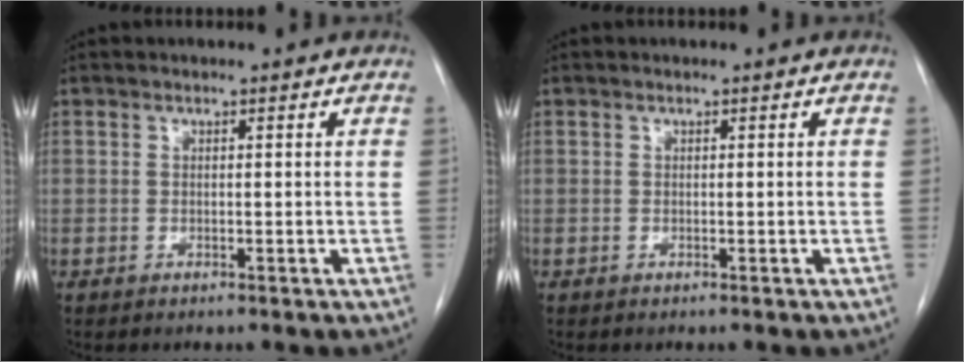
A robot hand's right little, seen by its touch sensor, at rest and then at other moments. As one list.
[{"total": 0.0}]